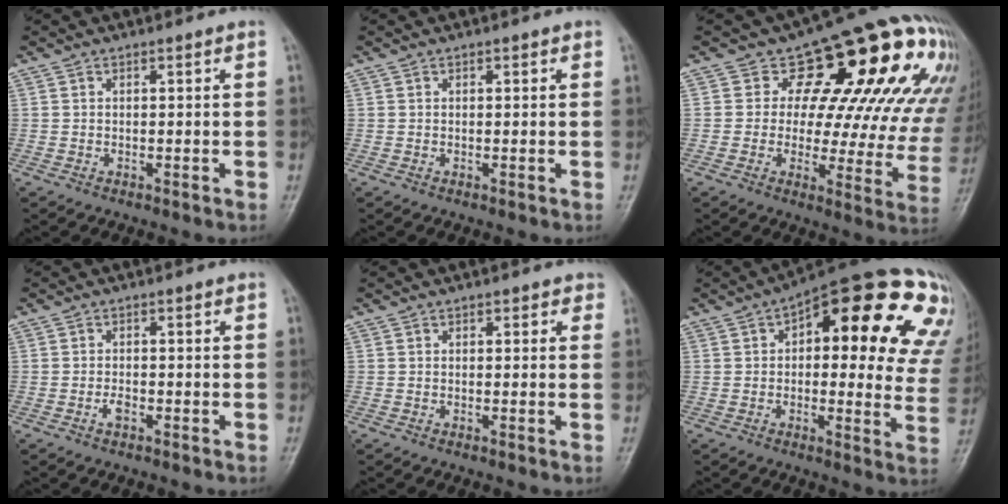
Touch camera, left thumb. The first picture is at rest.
{"total": 0.7, "force": [0.3, 0.5, 0.4], "torque": [0.002, 0.000, 0.001]}
{"total": 21.5, "force": [9.7, 11.7, 15.2], "torque": [-0.146, -0.022, 0.105]}
{"total": 1.7, "force": [-0.8, 0.9, 1.2], "torque": [-0.022, 0.001, -0.019]}
{"total": 1.7, "force": [0.8, 1.2, 0.9], "torque": [0.014, 0.001, 0.002]}
{"total": 25.2, "force": [10.5, 10.5, 20.4], "torque": [-0.207, 0.015, 0.124]}